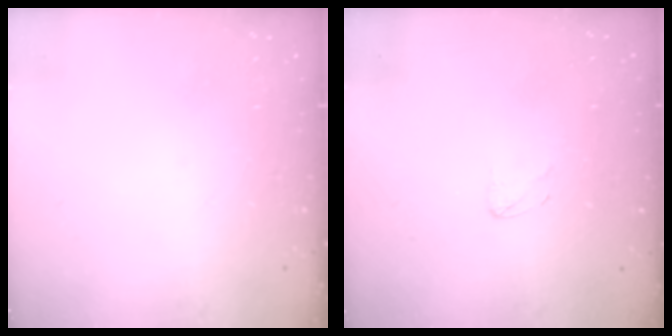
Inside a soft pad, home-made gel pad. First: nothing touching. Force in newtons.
{"total": 2.6, "press": 2.6, "slide": 0.2}